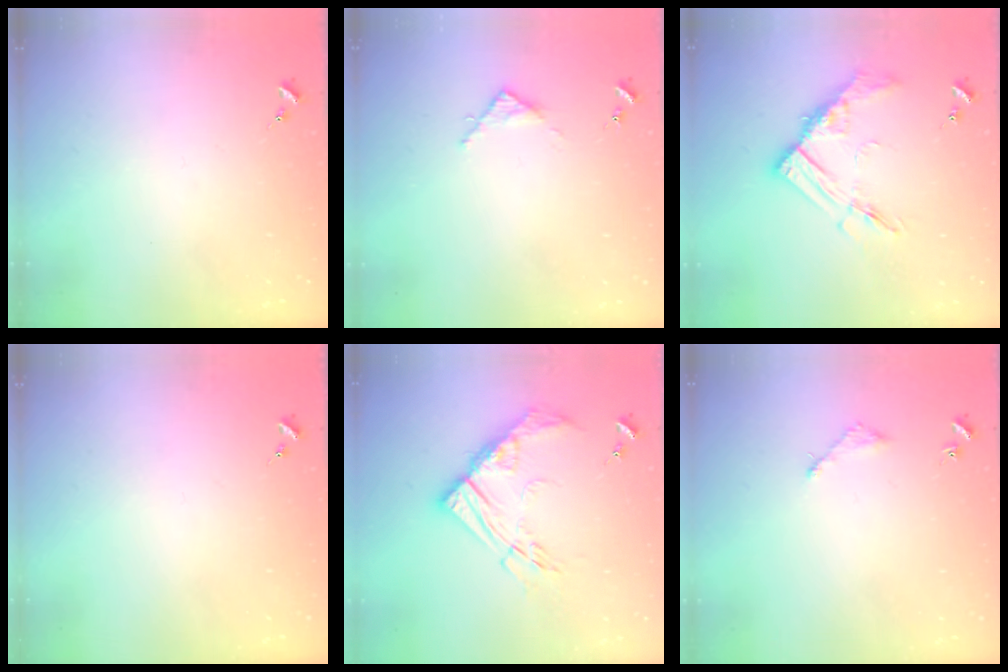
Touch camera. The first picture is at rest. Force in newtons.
{"total": 3.1, "press": 3.1, "slide": 0.4}
{"total": 12.4, "press": 12.4, "slide": 0.9}
{"total": 0.0}
{"total": 15.4, "press": 15.3, "slide": 1.6}
{"total": 3.0, "press": 3.0, "slide": 0.4}